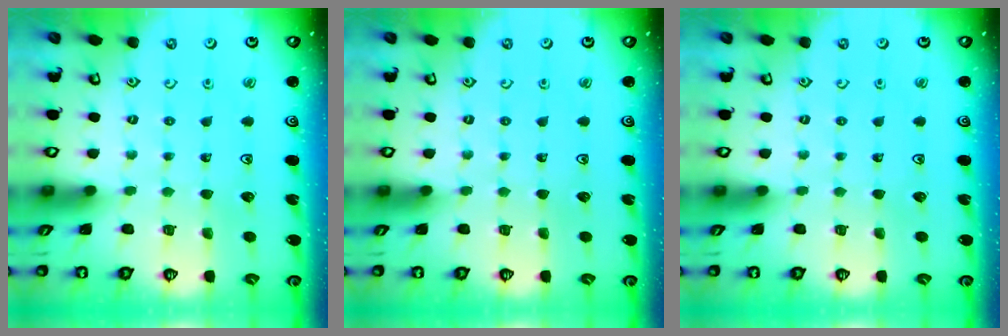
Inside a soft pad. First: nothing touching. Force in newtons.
{"total": 0.0}
{"total": 0.0}